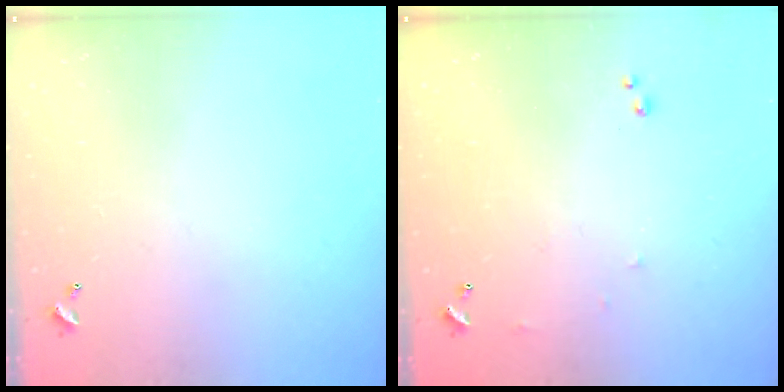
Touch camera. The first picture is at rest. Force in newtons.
{"total": 6.4, "press": 6.4, "slide": 0.8}